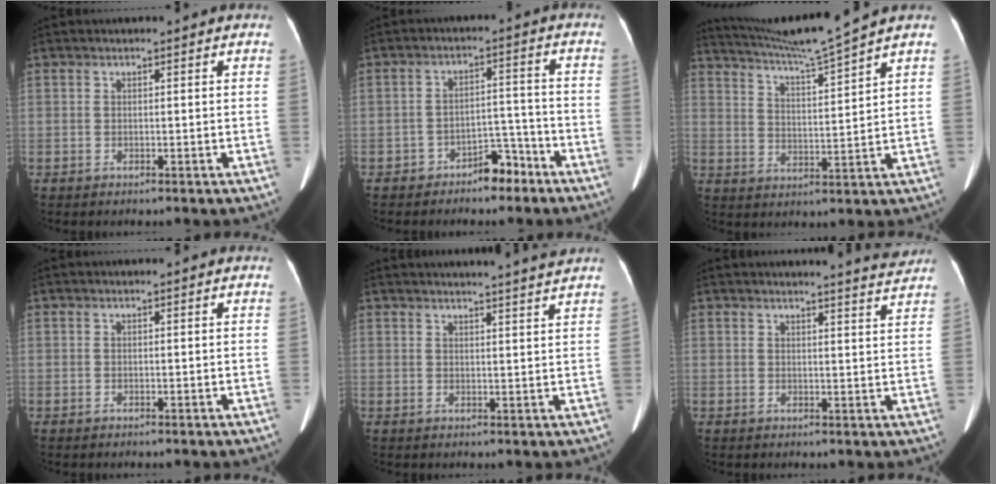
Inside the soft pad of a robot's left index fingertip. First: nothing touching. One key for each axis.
{"total": 5.2, "fx": -4.0, "fy": 2.4, "fz": 2.3, "tx": -0.031, "ty": 0.023, "tz": -0.060}
{"total": 9.7, "fx": 8.7, "fy": -2.9, "fz": 3.2, "tx": -0.068, "ty": -0.023, "tz": 0.157}
{"total": 0.0}
{"total": 7.8, "fx": 7.3, "fy": -1.4, "fz": 2.3, "tx": -0.027, "ty": -0.005, "tz": 0.079}
{"total": 4.7, "fx": 4.5, "fy": -0.9, "fz": 0.6, "tx": -0.016, "ty": -0.016, "tz": 0.044}